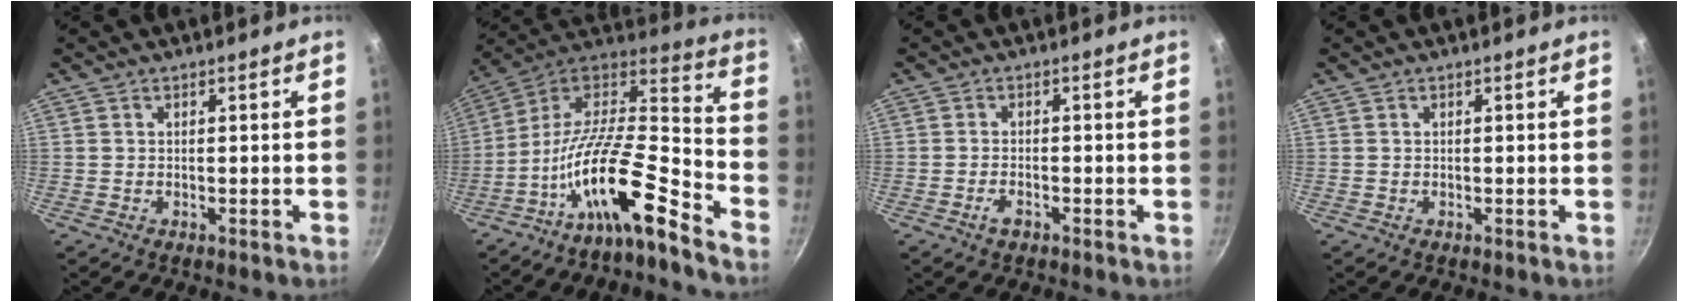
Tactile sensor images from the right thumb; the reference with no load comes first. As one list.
[{"total": 18.7, "force": [-10.9, 5.0, 14.3], "torque": [-0.240, 0.090, -0.212]}, {"total": 2.2, "force": [-1.3, 1.0, 1.5], "torque": [-0.031, 0.011, -0.026]}, {"total": 0.0}]